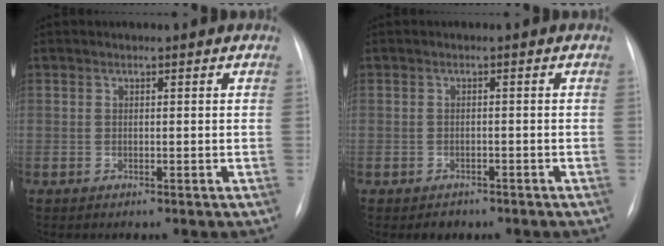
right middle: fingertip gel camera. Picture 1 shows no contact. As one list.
[{"total": 1.7, "force": [-1.3, 1.0, 0.4], "torque": [-0.011, -0.001, -0.012]}]